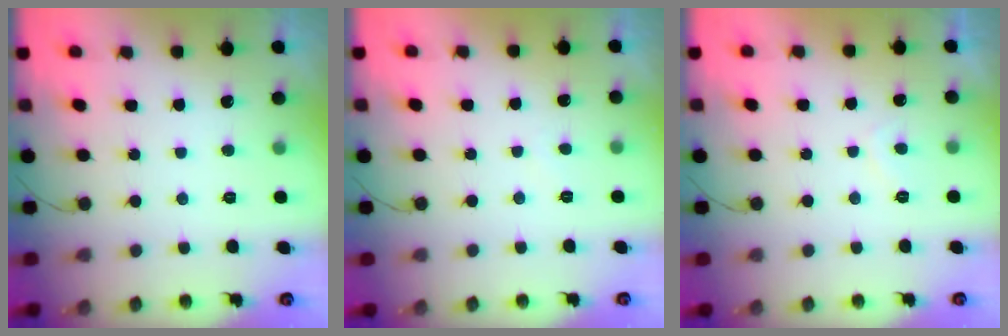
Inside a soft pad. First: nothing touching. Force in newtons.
{"total": 1.6, "press": 1.5, "slide": 0.4}
{"total": 1.6, "press": 1.5, "slide": 0.6}